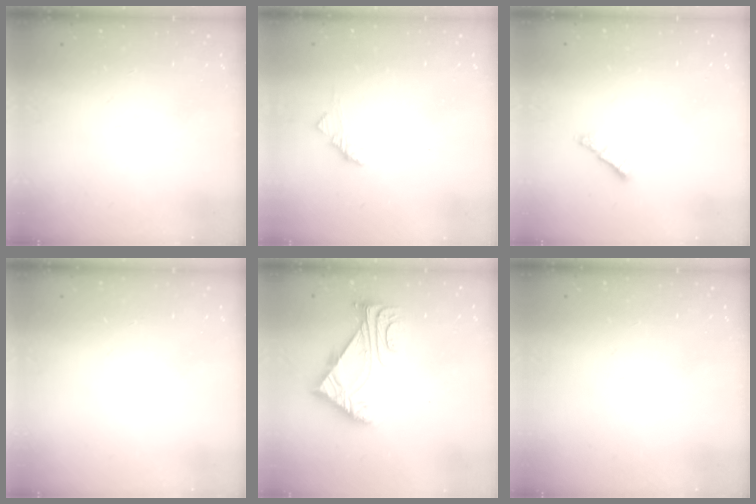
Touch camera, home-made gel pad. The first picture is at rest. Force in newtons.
{"total": 3.3, "press": 3.2, "slide": 0.8}
{"total": 0.8, "press": 0.7, "slide": 0.4}
{"total": 0.0}
{"total": 5.4, "press": 5.2, "slide": 1.1}
{"total": 0.0}